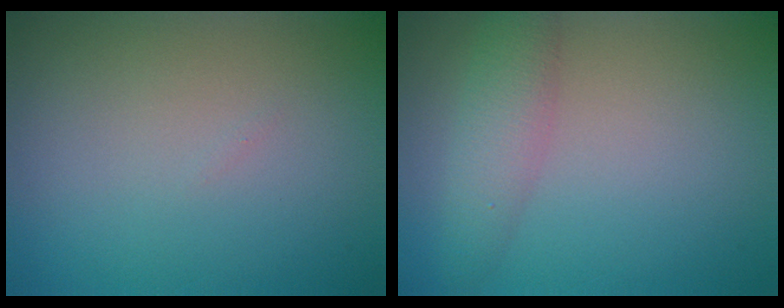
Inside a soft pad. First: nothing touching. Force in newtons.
{"total": 2.9, "press": 2.9, "slide": 0.1}